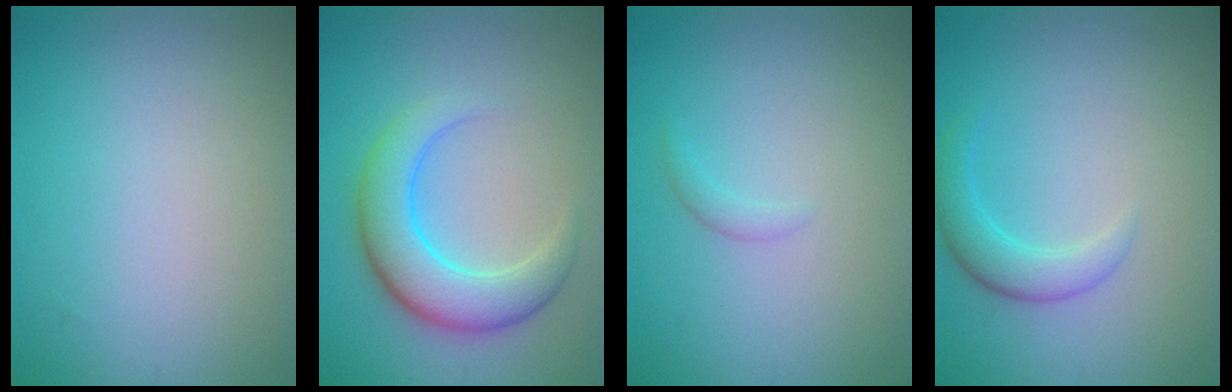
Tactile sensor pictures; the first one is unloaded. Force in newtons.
{"total": 5.6, "press": 5.6, "slide": 0.1}
{"total": 0.8, "press": 0.8, "slide": 0.0}
{"total": 2.5, "press": 2.5, "slide": 0.1}